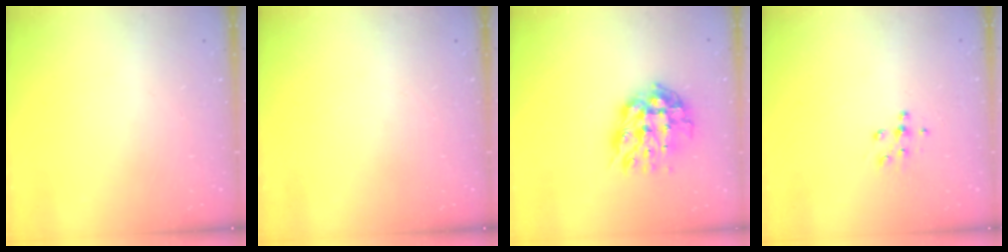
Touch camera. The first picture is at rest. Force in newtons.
{"total": 0.0}
{"total": 12.4, "press": 12.4, "slide": 0.8}
{"total": 5.2, "press": 5.1, "slide": 1.0}